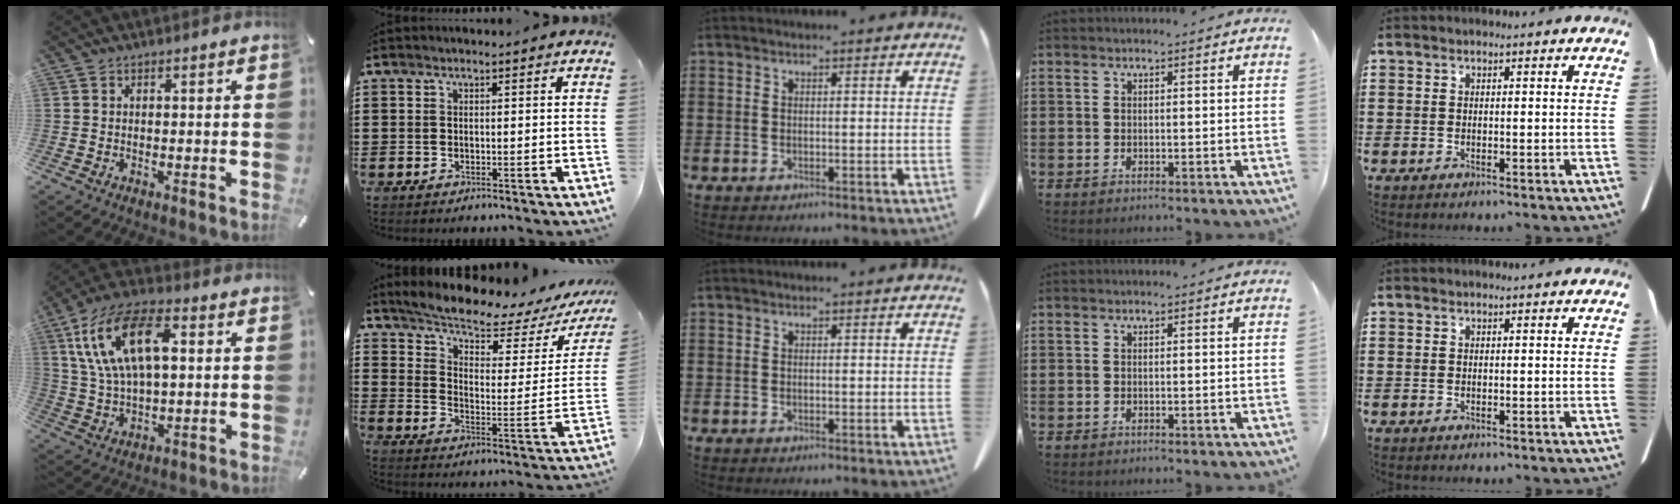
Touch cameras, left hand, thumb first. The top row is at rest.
{"thumb": {"total": 16.9, "force": [5.4, 9.1, 13.1], "torque": [-0.295, 0.007, 0.092]}, "index": {"total": 5.8, "force": [5.2, 0.5, 2.5], "torque": [-0.070, -0.039, 0.083]}}